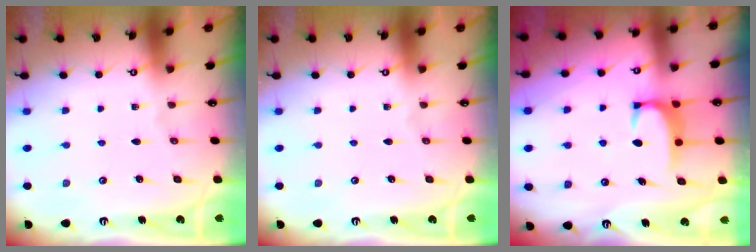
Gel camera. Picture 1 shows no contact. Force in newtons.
{"total": 0.0}
{"total": 2.0, "press": 2.0, "slide": 0.5}